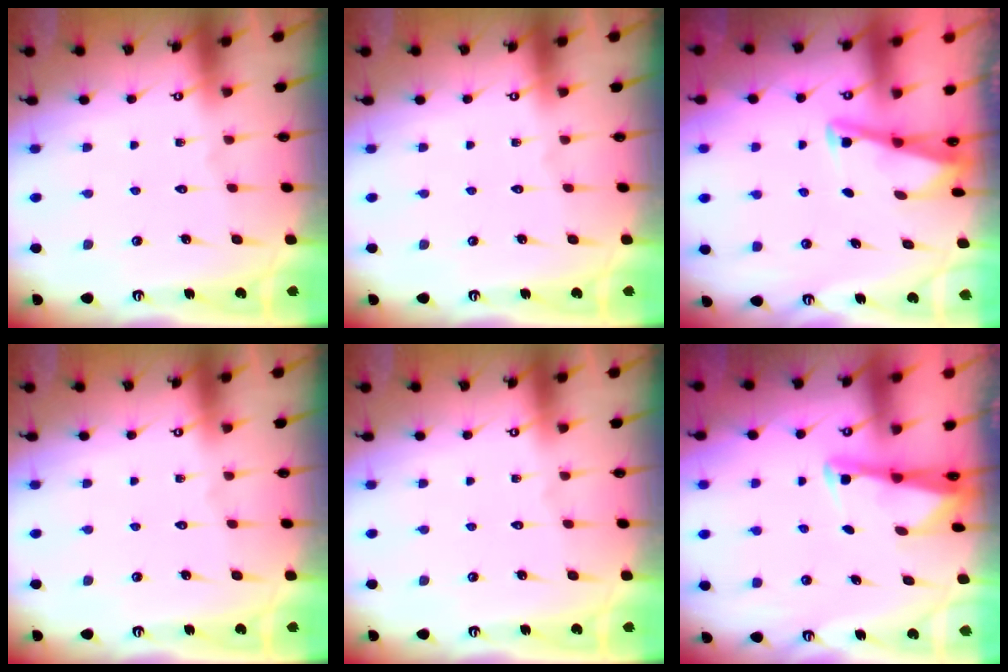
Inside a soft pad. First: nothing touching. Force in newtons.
{"total": 0.0}
{"total": 3.0, "press": 2.9, "slide": 0.3}
{"total": 0.0}
{"total": 0.0}
{"total": 2.7, "press": 2.7, "slide": 0.3}